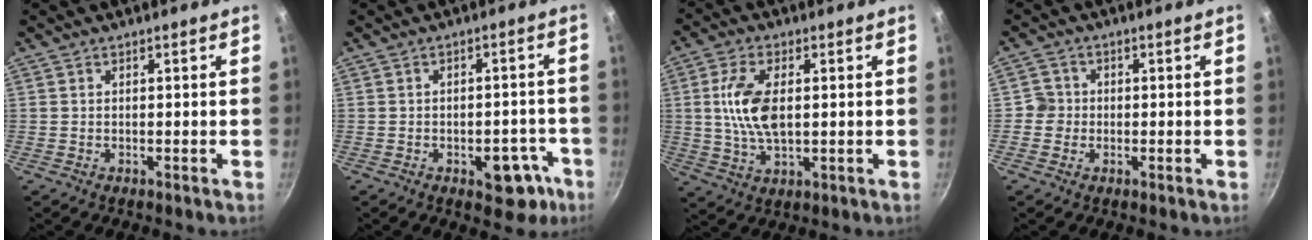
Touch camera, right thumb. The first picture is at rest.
{"total": 7.6, "force": [-3.7, 4.2, 5.1], "torque": [-0.035, 0.033, -0.039]}
{"total": 10.3, "force": [1.2, 5.1, 8.8], "torque": [-0.187, -0.003, 0.026]}
{"total": 3.0, "force": [-0.5, 2.9, 0.4], "torque": [0.014, 0.010, -0.015]}